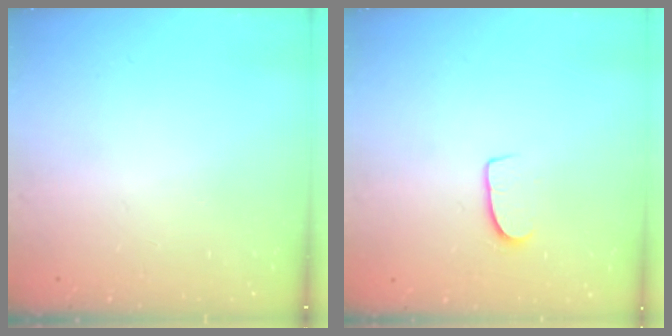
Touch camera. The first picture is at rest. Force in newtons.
{"total": 6.4, "press": 6.4, "slide": 0.6}